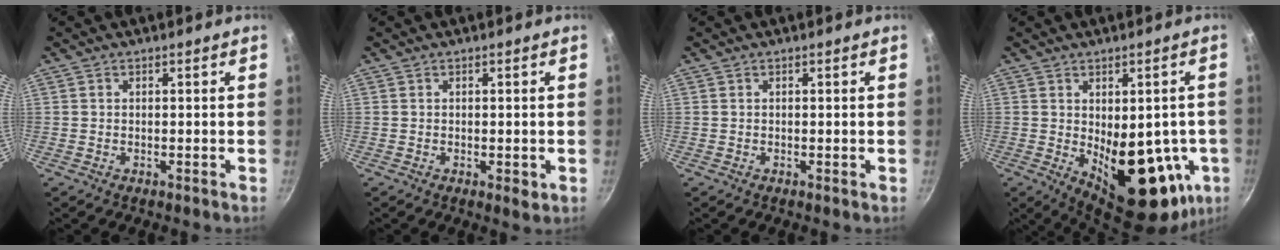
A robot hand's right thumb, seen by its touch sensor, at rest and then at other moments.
{"total": 2.3, "force": [-0.6, 0.9, 2.0], "torque": [-0.032, -0.006, -0.007]}
{"total": 0.0}
{"total": 19.5, "force": [-3.0, 10.2, 16.4], "torque": [-0.169, -0.025, -0.016]}